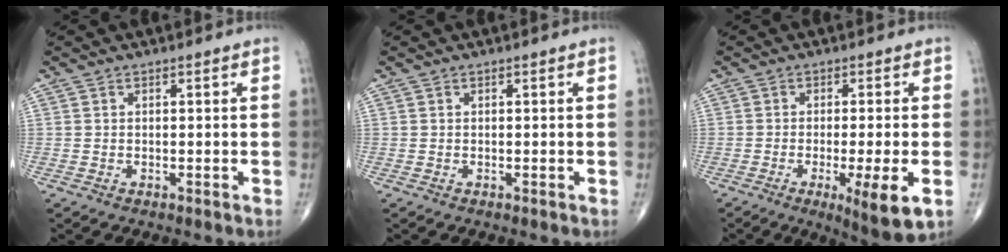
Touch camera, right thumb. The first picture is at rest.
{"total": 0.0}
{"total": 9.0, "force": [-3.0, 1.3, 8.4], "torque": [-0.130, -0.013, -0.042]}